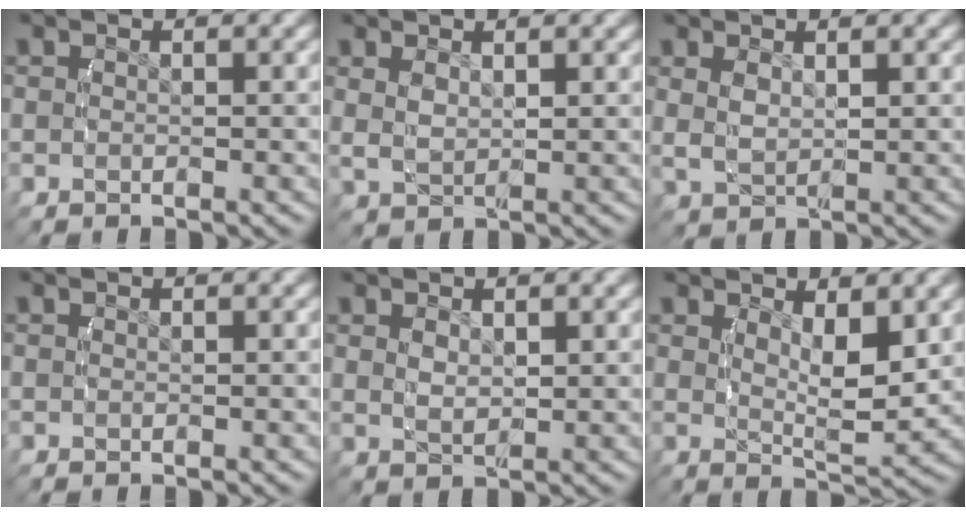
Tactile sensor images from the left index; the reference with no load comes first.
{"total": 2.1, "force": [1.1, 1.0, 1.5], "torque": [-0.029, 0.000, 0.025]}
{"total": 2.4, "force": [1.1, 1.3, 1.7], "torque": [-0.036, -0.002, 0.025]}
{"total": 0.0}
{"total": 1.8, "force": [0.9, 0.6, 1.5], "torque": [-0.025, -0.003, 0.021]}
{"total": 3.5, "force": [1.6, 0.5, 3.0], "torque": [-0.038, -0.013, 0.029]}